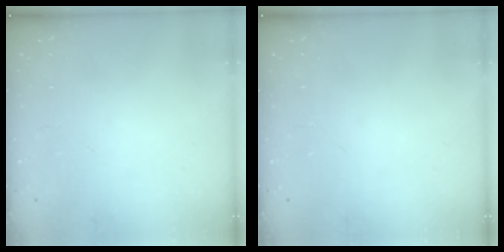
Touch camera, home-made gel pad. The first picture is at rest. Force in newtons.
{"total": 0.0}